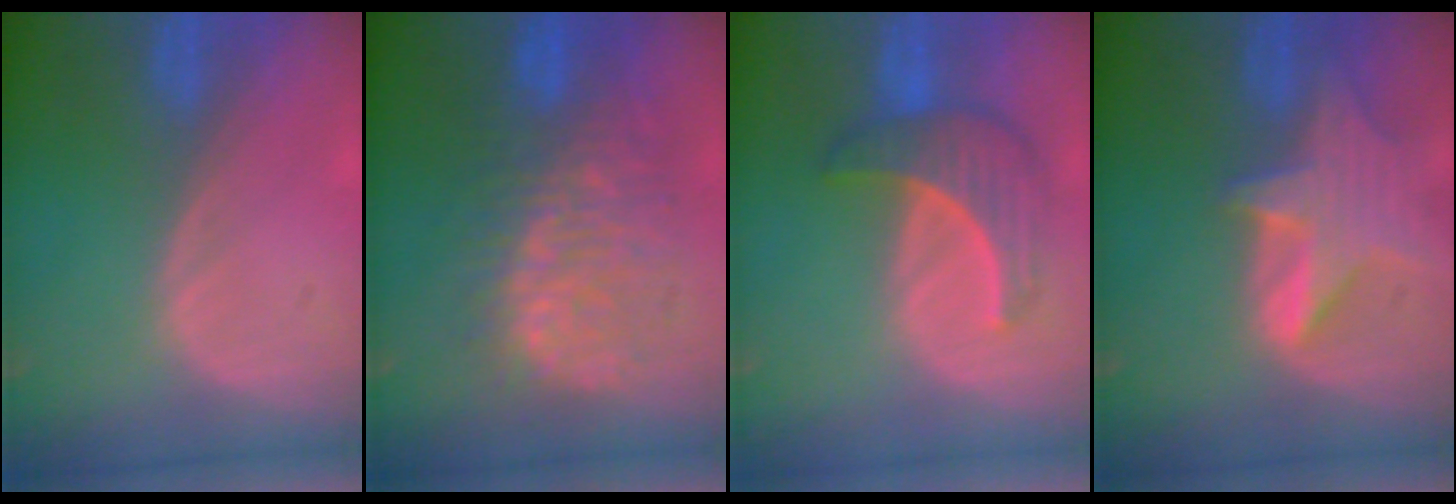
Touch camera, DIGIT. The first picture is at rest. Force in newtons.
{"total": 11.9, "press": 11.8, "slide": 1.5}
{"total": 6.7, "press": 6.7, "slide": 0.7}
{"total": 7.4, "press": 6.9, "slide": 2.5}